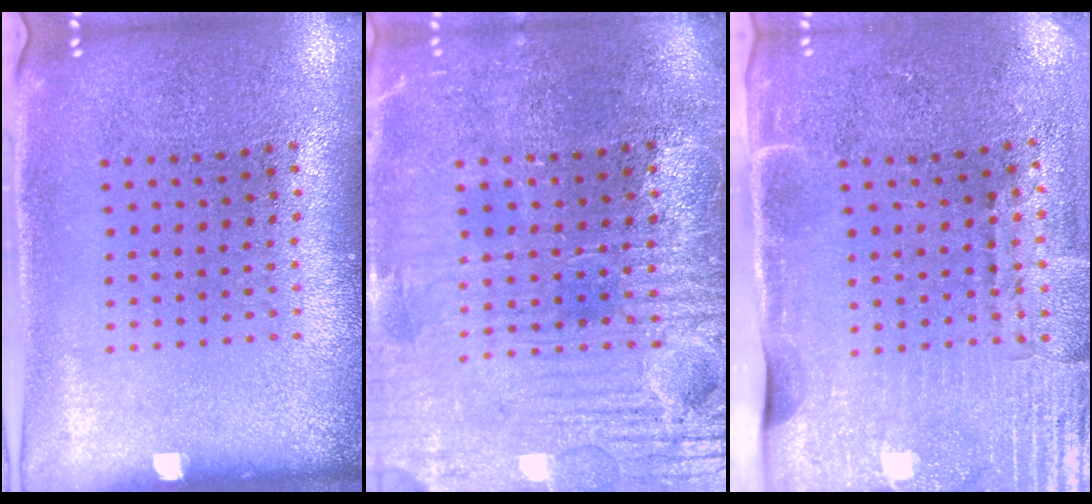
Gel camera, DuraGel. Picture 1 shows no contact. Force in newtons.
{"total": 3.9, "press": 3.7, "slide": 1.1}
{"total": 4.5, "press": 3.7, "slide": 2.5}